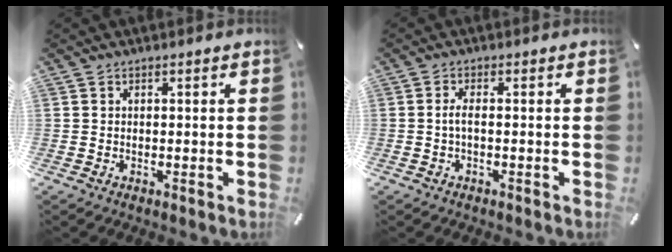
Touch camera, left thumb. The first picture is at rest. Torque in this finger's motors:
{"motor_torque": [0.01, 0.18, 0.13, 0.06, -0.03]}